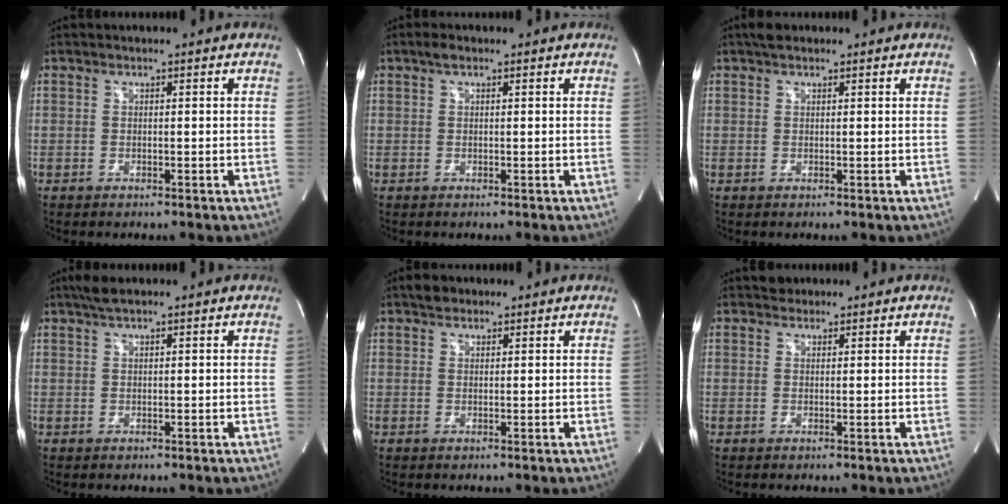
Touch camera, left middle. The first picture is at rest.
{"total": 1.3, "force": [0.8, 0.6, 0.8], "torque": [-0.017, 0.012, 0.013]}
{"total": 1.9, "force": [1.5, 0.9, 0.9], "torque": [-0.018, 0.017, 0.023]}
{"total": 2.5, "force": [1.9, 0.3, 1.5], "torque": [-0.033, 0.013, 0.037]}
{"total": 2.0, "force": [1.5, 1.3, 0.5], "torque": [-0.011, 0.012, 0.022]}
{"total": 1.3, "force": [1.1, 0.8, -0.2], "torque": [0.005, 0.008, 0.014]}